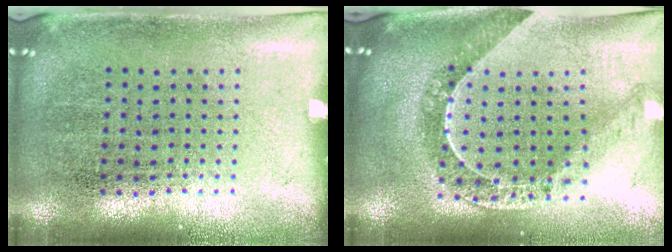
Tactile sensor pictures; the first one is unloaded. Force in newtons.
{"total": 1.2, "press": 1.2, "slide": 0.2}